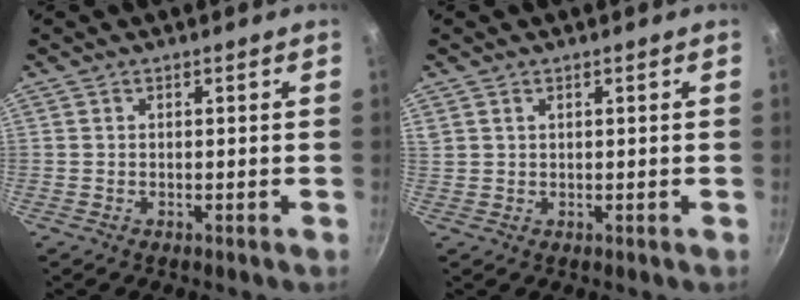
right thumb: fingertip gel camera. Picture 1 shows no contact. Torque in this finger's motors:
{"motor_torque": [0.04, -0.04, 0.43, 0.08, -0.04]}